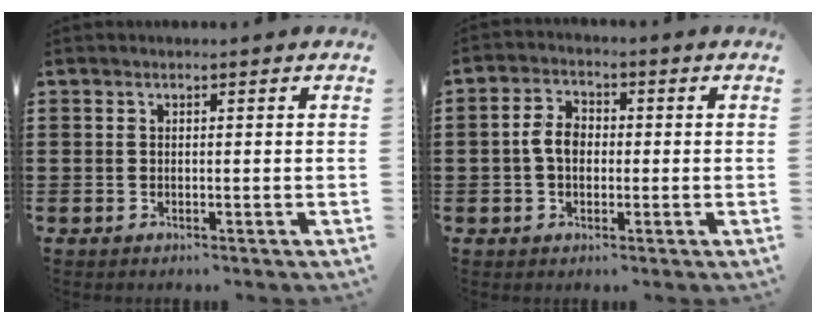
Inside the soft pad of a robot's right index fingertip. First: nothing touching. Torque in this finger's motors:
{"motor_torque": [0.51, 0.44, 0.52, 0.14]}